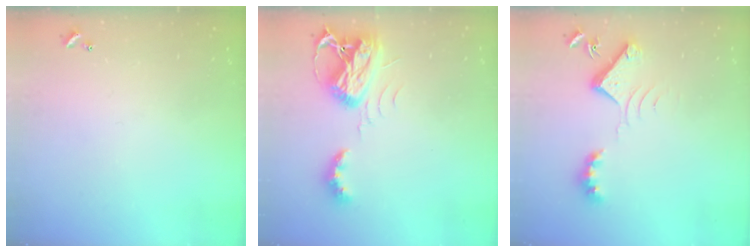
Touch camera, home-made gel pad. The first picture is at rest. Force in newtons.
{"total": 7.9, "press": 7.9, "slide": 0.8}
{"total": 8.2, "press": 8.1, "slide": 0.8}